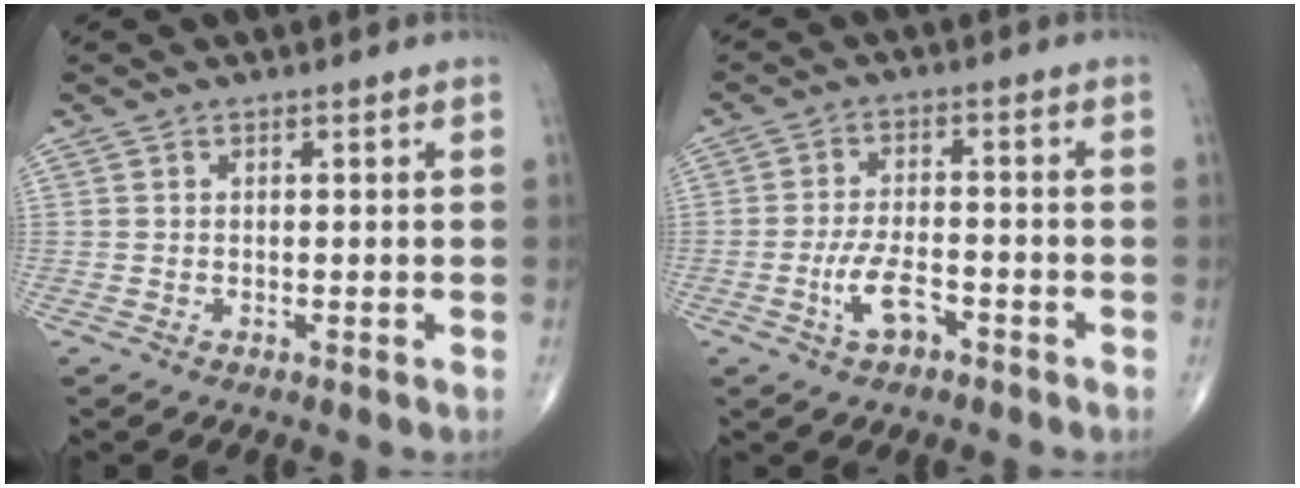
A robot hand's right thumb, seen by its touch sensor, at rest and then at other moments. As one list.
[{"total": 6.0, "force": [-2.9, 2.7, 4.5], "torque": [-0.088, 0.019, -0.052]}]